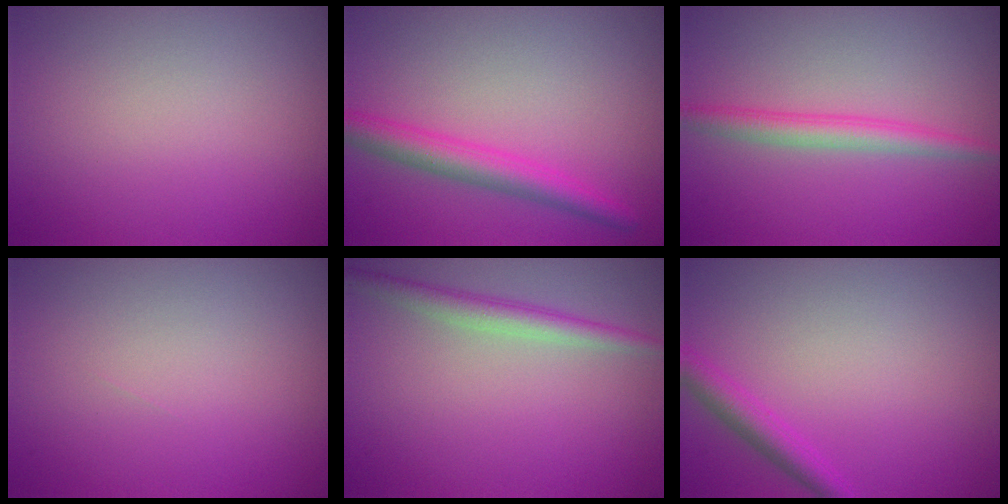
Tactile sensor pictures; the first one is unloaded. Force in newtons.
{"total": 3.4, "press": 3.4, "slide": 0.1}
{"total": 2.5, "press": 2.5, "slide": 0.1}
{"total": 0.0}
{"total": 2.4, "press": 2.4, "slide": 0.0}
{"total": 2.2, "press": 2.2, "slide": 0.1}